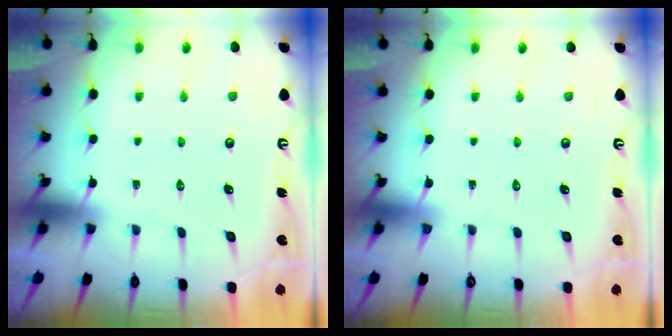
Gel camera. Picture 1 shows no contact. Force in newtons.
{"total": 0.0}